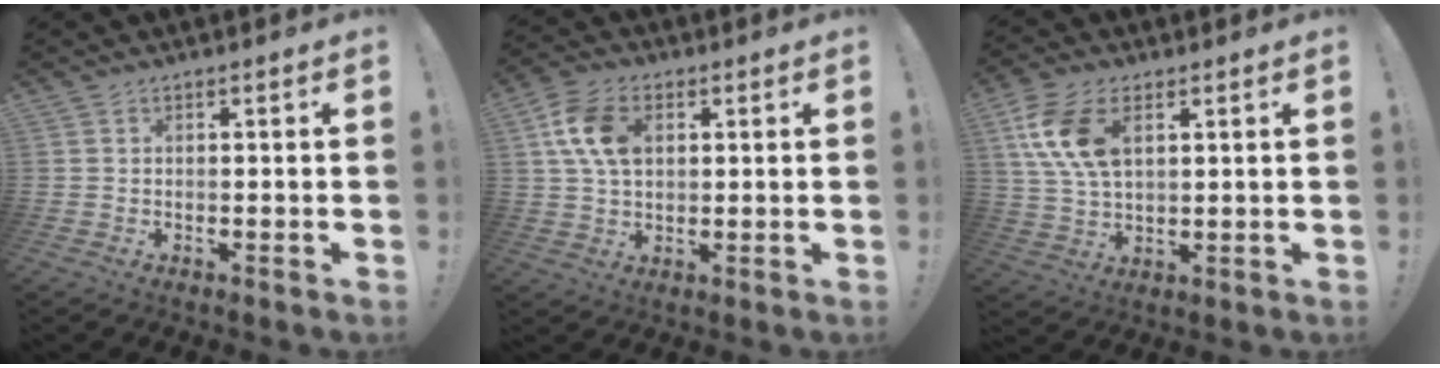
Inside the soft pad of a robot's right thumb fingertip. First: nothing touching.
{"total": 11.6, "force": [3.1, 7.7, 8.1], "torque": [-0.153, 0.009, 0.062]}
{"total": 12.7, "force": [4.8, 7.2, 9.4], "torque": [-0.192, -0.008, 0.087]}